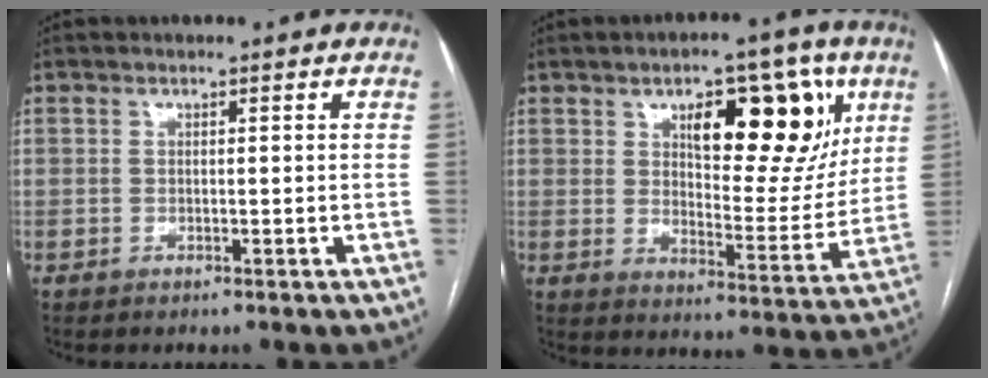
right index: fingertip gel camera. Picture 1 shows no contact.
{"total": 16.0, "force": [7.0, 6.2, 13.0], "torque": [-0.162, 0.013, 0.106]}